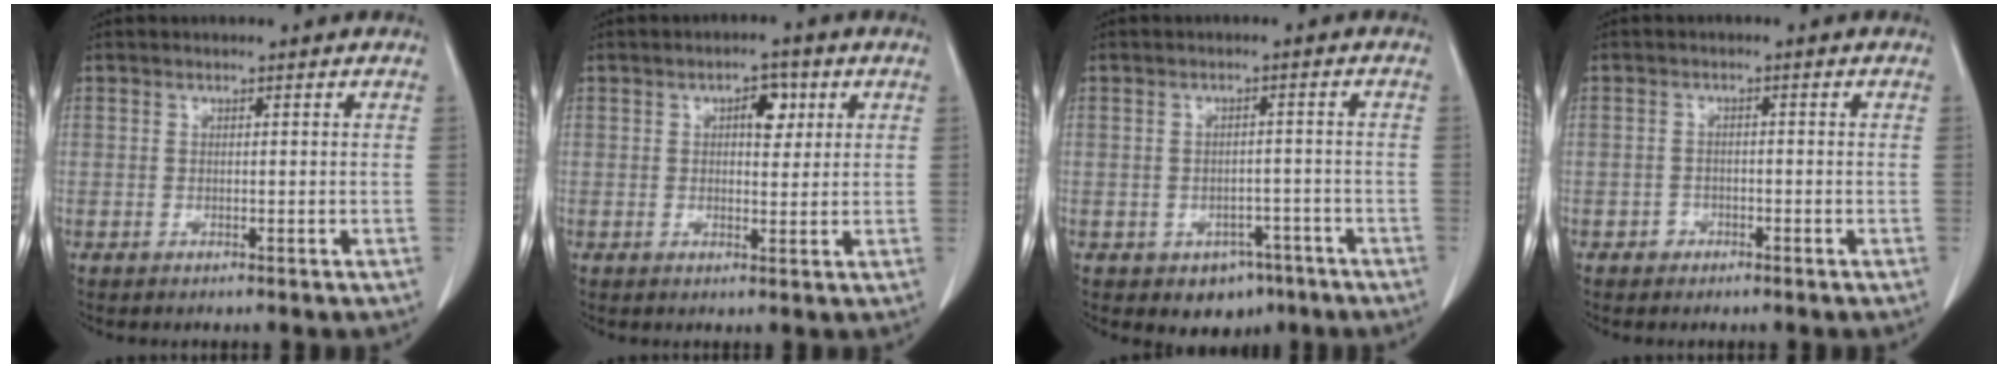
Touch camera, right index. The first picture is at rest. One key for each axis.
{"total": 3.9, "fx": 1.4, "fy": 2.0, "fz": 3.0, "tx": -0.042, "ty": 0.008, "tz": 0.019}
{"total": 5.1, "fx": -3.1, "fy": 3.6, "fz": 1.9, "tx": -0.014, "ty": 0.008, "tz": -0.034}
{"total": 1.5, "fx": -0.9, "fy": 1.1, "fz": 0.2, "tx": -0.002, "ty": 0.005, "tz": -0.018}